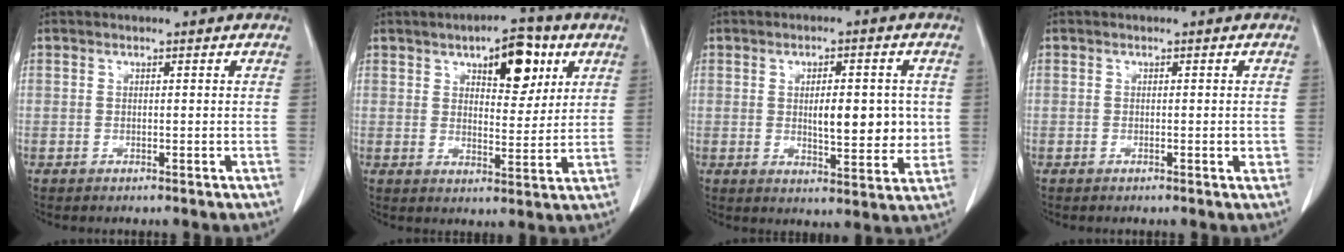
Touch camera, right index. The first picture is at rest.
{"total": 9.0, "force": [4.3, 3.6, 7.0], "torque": [-0.094, 0.007, 0.062]}
{"total": 8.8, "force": [0.5, 3.0, 8.2], "torque": [-0.116, -0.002, 0.013]}
{"total": 1.6, "force": [-0.5, 0.5, 1.5], "torque": [-0.018, 0.001, -0.007]}